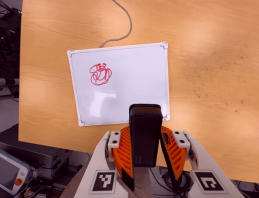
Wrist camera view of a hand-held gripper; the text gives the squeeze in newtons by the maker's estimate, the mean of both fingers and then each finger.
{"total": 7.0, "left": 5.6, "right": 8.5}